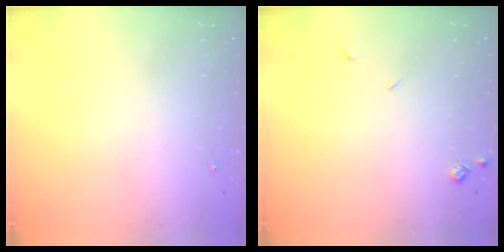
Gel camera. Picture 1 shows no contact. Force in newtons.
{"total": 4.2, "press": 4.2, "slide": 0.7}